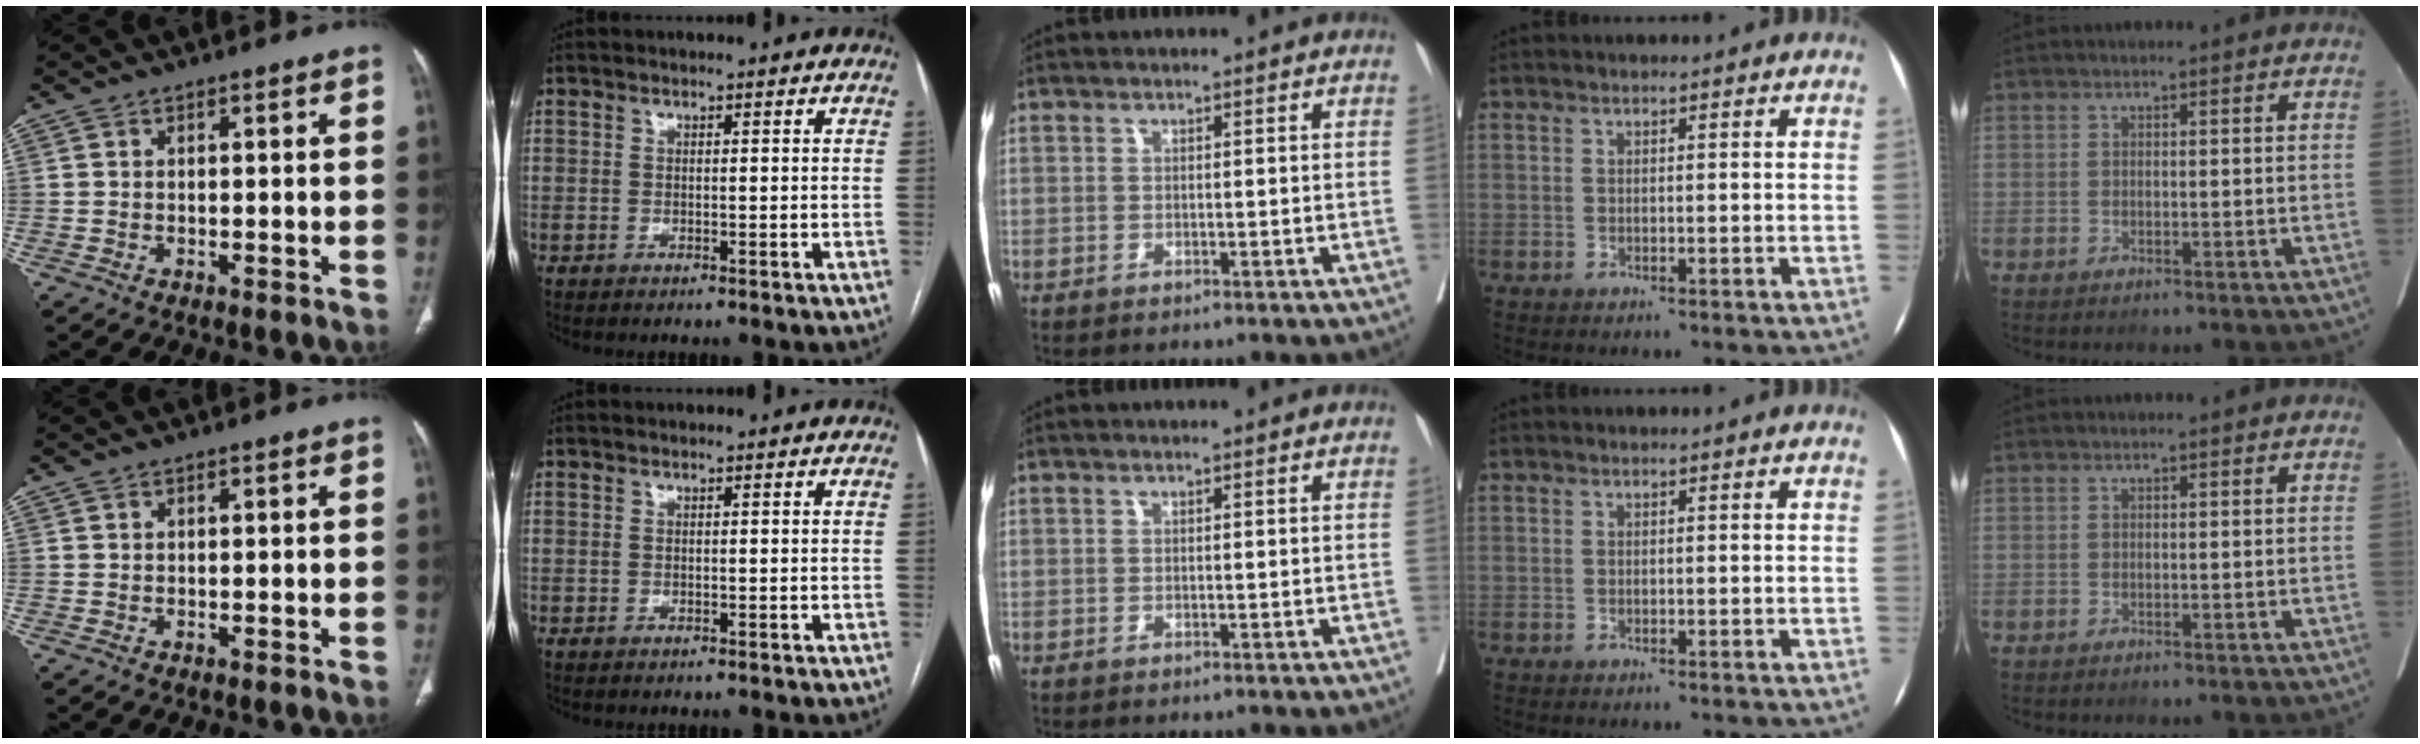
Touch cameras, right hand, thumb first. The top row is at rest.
{}